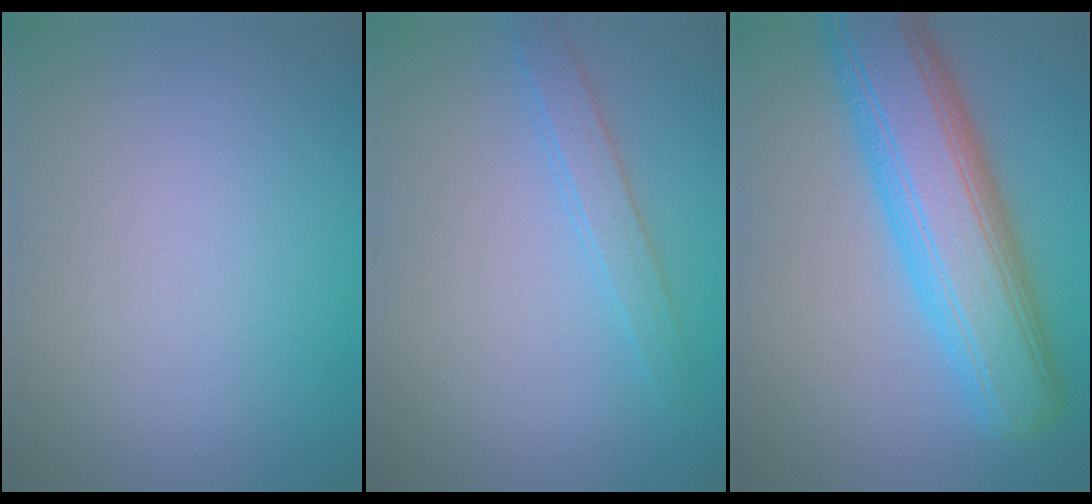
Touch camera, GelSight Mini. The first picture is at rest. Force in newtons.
{"total": 1.8, "press": 1.8, "slide": 0.1}
{"total": 9.7, "press": 9.7, "slide": 0.4}